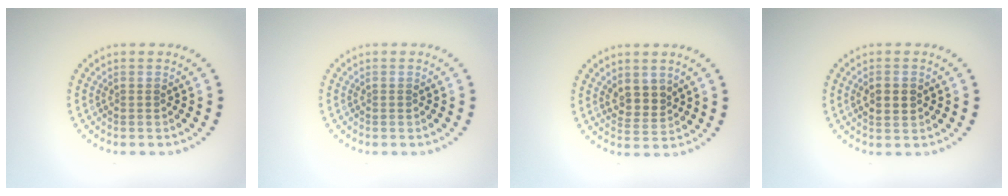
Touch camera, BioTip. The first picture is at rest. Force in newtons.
{"total": 0.0}
{"total": 2.4, "press": 2.2, "slide": 1.0}
{"total": 1.7, "press": 1.7, "slide": 0.2}